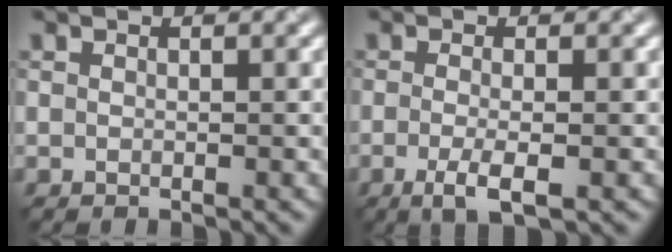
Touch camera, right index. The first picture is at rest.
{"total": 2.7, "force": [-1.4, 0.3, 2.2], "torque": [-0.047, -0.001, -0.016]}